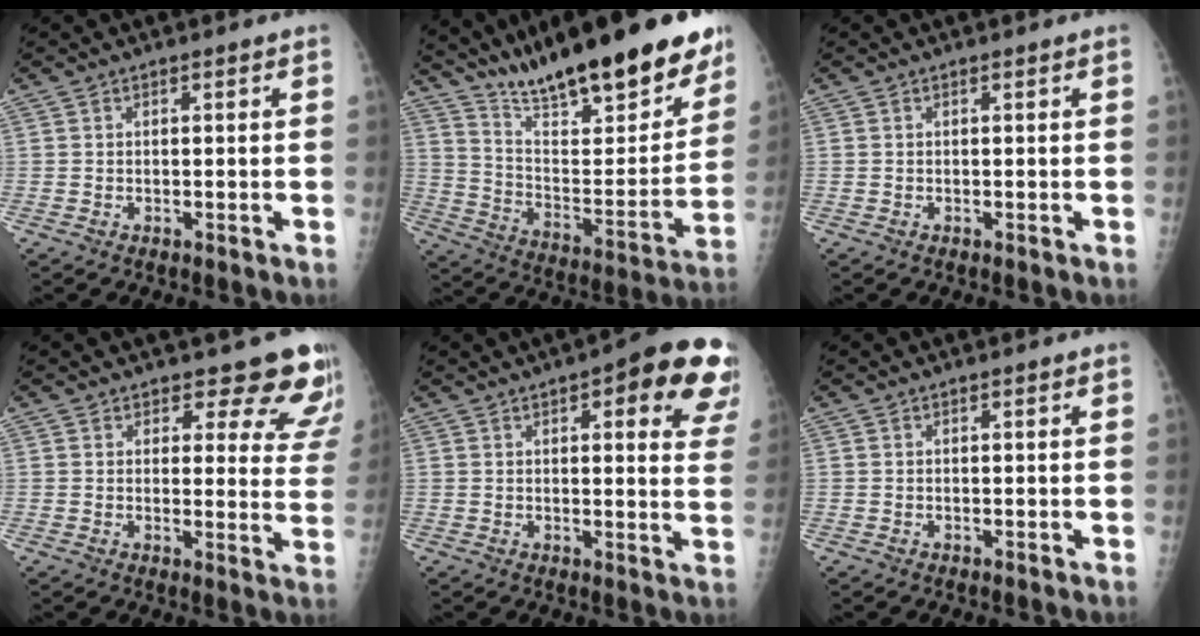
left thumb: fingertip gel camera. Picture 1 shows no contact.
{"total": 28.1, "force": [21.1, 7.2, 17.1], "torque": [-0.231, -0.086, 0.331]}
{"total": 0.0}
{"total": 12.7, "force": [11.2, 5.0, 3.4], "torque": [0.021, -0.076, 0.103]}
{"total": 16.8, "force": [8.8, 5.4, 13.2], "torque": [-0.126, -0.024, 0.091]}
{"total": 0.0}